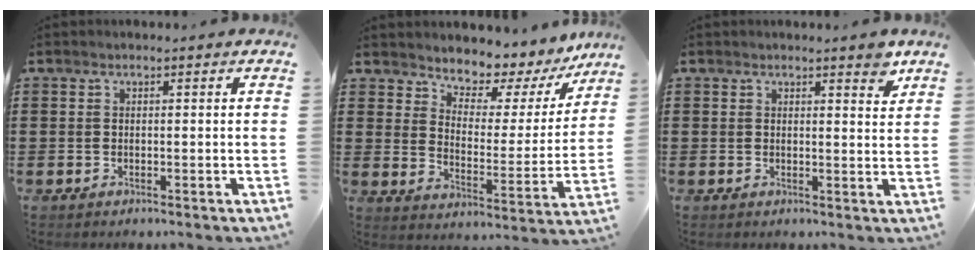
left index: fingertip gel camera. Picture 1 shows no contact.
{"total": 5.0, "force": [4.6, 1.9, 0.6], "torque": [-0.030, -0.047, 0.070]}
{"total": 2.9, "force": [2.5, 0.4, 1.5], "torque": [-0.019, -0.005, 0.042]}